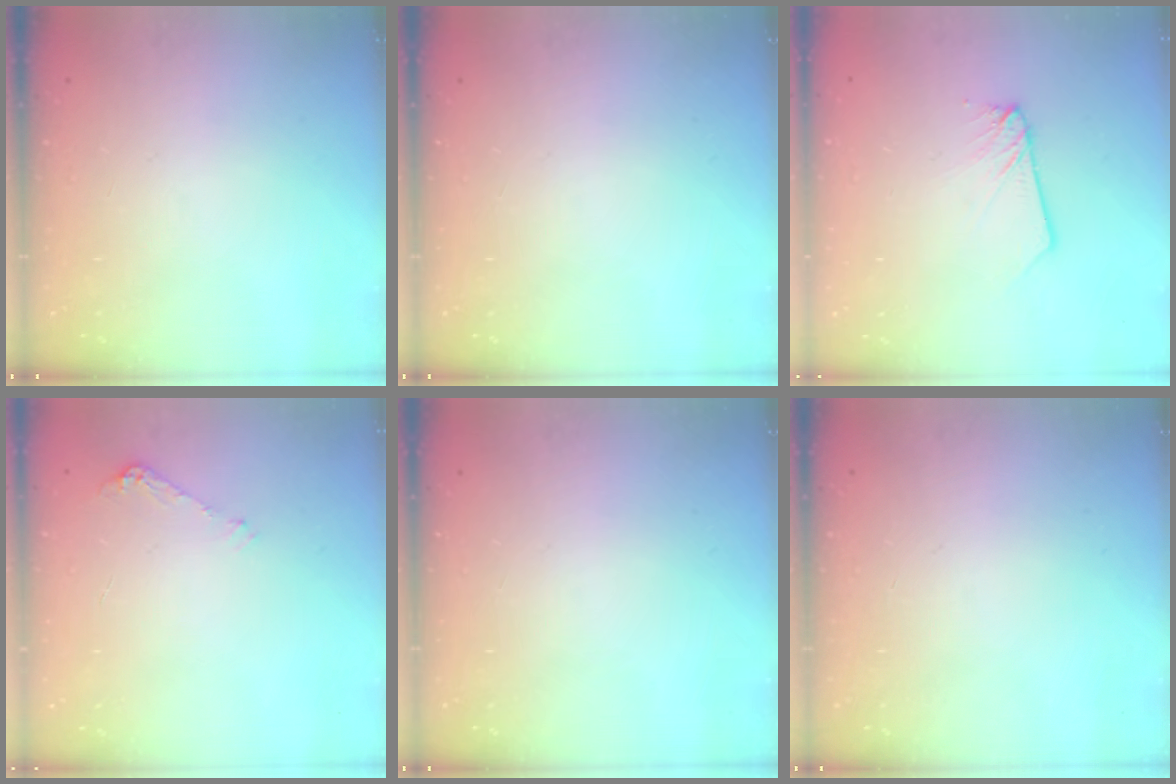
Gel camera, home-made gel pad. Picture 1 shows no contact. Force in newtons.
{"total": 0.0}
{"total": 2.0, "press": 2.0, "slide": 0.2}
{"total": 5.6, "press": 5.6, "slide": 0.6}
{"total": 0.0}
{"total": 0.0}